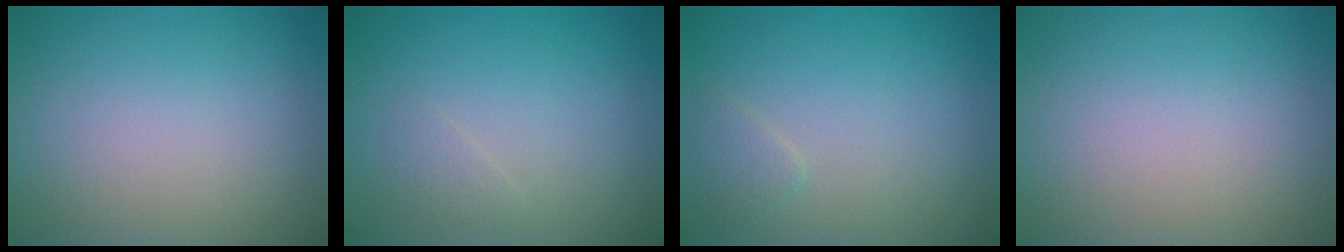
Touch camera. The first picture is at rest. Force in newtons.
{"total": 0.8, "press": 0.8, "slide": 0.0}
{"total": 1.2, "press": 1.2, "slide": 0.1}
{"total": 0.0}